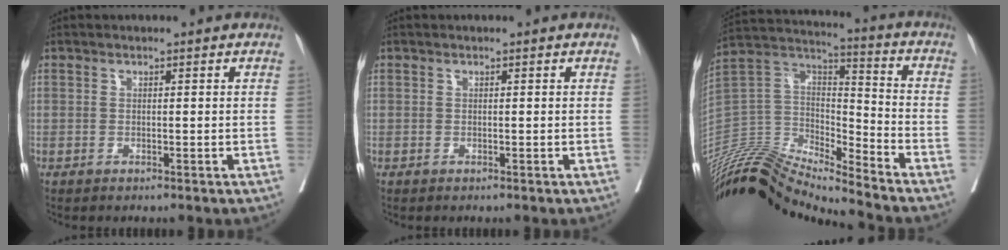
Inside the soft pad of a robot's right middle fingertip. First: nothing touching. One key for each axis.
{"total": 0.0}
{"total": 17.4, "fx": -16.7, "fy": 0.4, "fz": 4.9, "tx": -0.083, "ty": 0.045, "tz": -0.313}